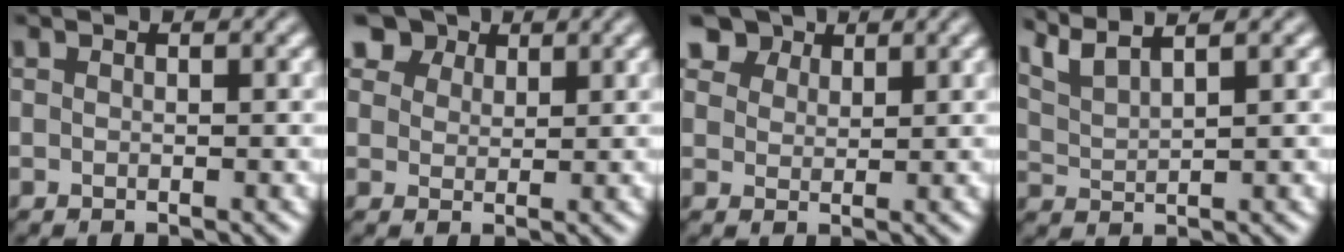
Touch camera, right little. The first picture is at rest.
{"total": 6.2, "force": [4.4, 3.7, 2.4], "torque": [-0.072, 0.004, 0.069]}
{"total": 5.5, "force": [4.0, 3.1, 2.0], "torque": [-0.062, 0.000, 0.072]}
{"total": 4.0, "force": [3.3, 0.8, 2.1], "torque": [-0.041, 0.017, 0.057]}